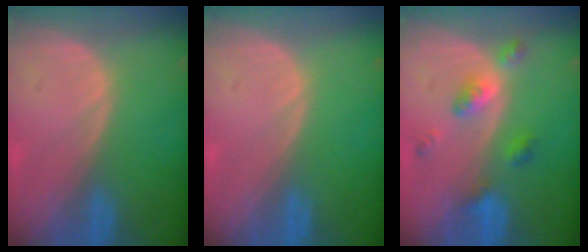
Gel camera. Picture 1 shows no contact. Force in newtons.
{"total": 0.0}
{"total": 5.1, "press": 4.6, "slide": 2.2}